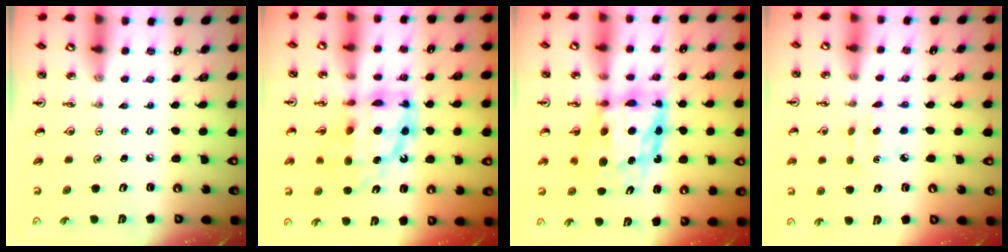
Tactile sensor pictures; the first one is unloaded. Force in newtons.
{"total": 14.5, "press": 14.5, "slide": 1.3}
{"total": 10.6, "press": 10.6, "slide": 0.7}
{"total": 2.8, "press": 2.8, "slide": 0.4}